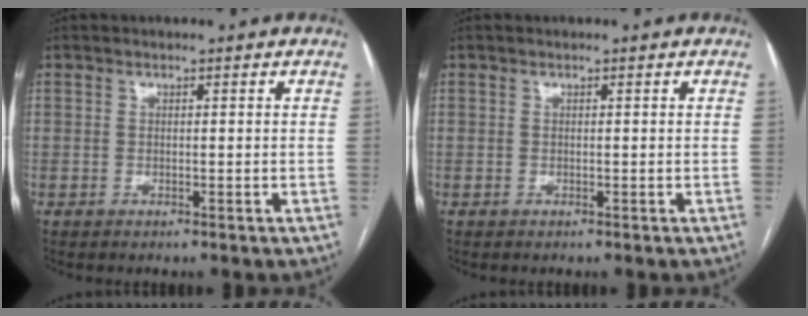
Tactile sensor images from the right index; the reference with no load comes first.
{"total": 0.0}